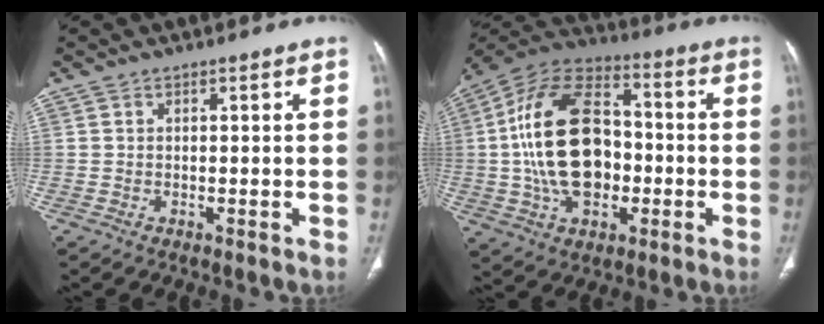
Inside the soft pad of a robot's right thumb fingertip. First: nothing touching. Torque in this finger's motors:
{"motor_torque": [1.33, 1.39, 2.19, -0.59, 0.69]}